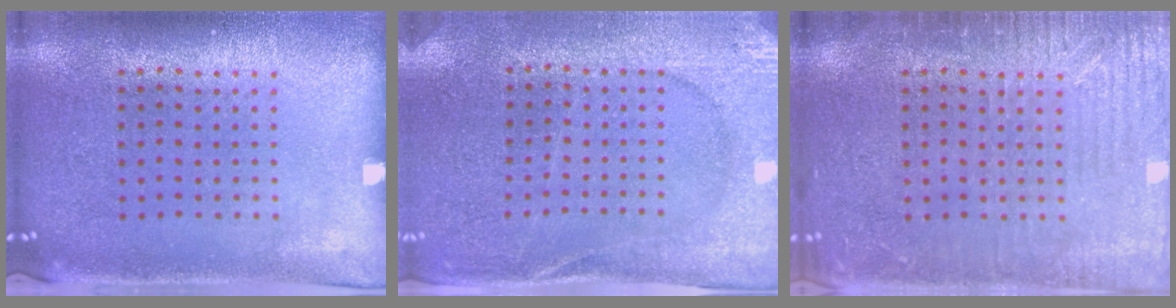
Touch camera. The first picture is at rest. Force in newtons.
{"total": 2.7, "press": 2.7, "slide": 0.2}
{"total": 3.9, "press": 3.8, "slide": 0.4}